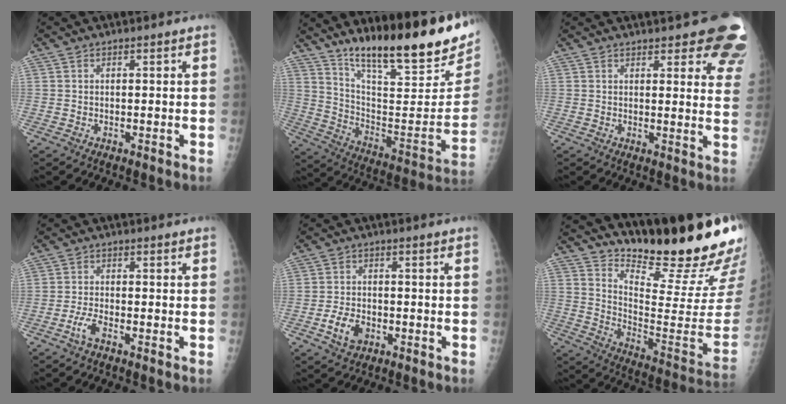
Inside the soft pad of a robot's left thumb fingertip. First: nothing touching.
{"total": 26.7, "force": [19.1, 5.8, 17.7], "torque": [-0.243, -0.089, 0.301]}
{"total": 13.3, "force": [10.3, 4.2, 7.3], "torque": [-0.038, -0.048, 0.094]}
{"total": 2.7, "force": [-1.7, 0.6, 2.0], "torque": [-0.049, 0.007, -0.038]}
{"total": 5.0, "force": [-2.0, 3.3, 3.2], "torque": [-0.058, 0.008, -0.035]}
{"total": 23.2, "force": [19.8, 3.3, 11.6], "torque": [-0.148, -0.168, 0.290]}